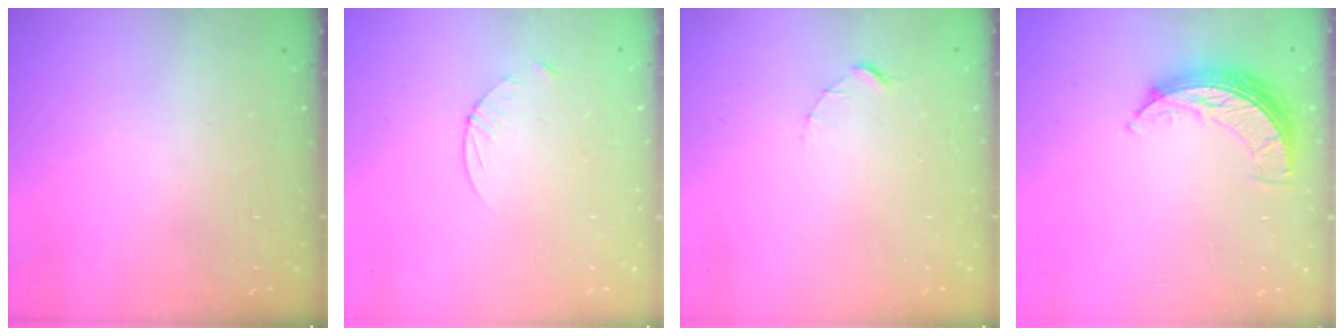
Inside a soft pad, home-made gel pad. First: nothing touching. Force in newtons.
{"total": 3.8, "press": 3.8, "slide": 0.5}
{"total": 1.5, "press": 1.5, "slide": 0.2}
{"total": 7.8, "press": 7.8, "slide": 0.6}